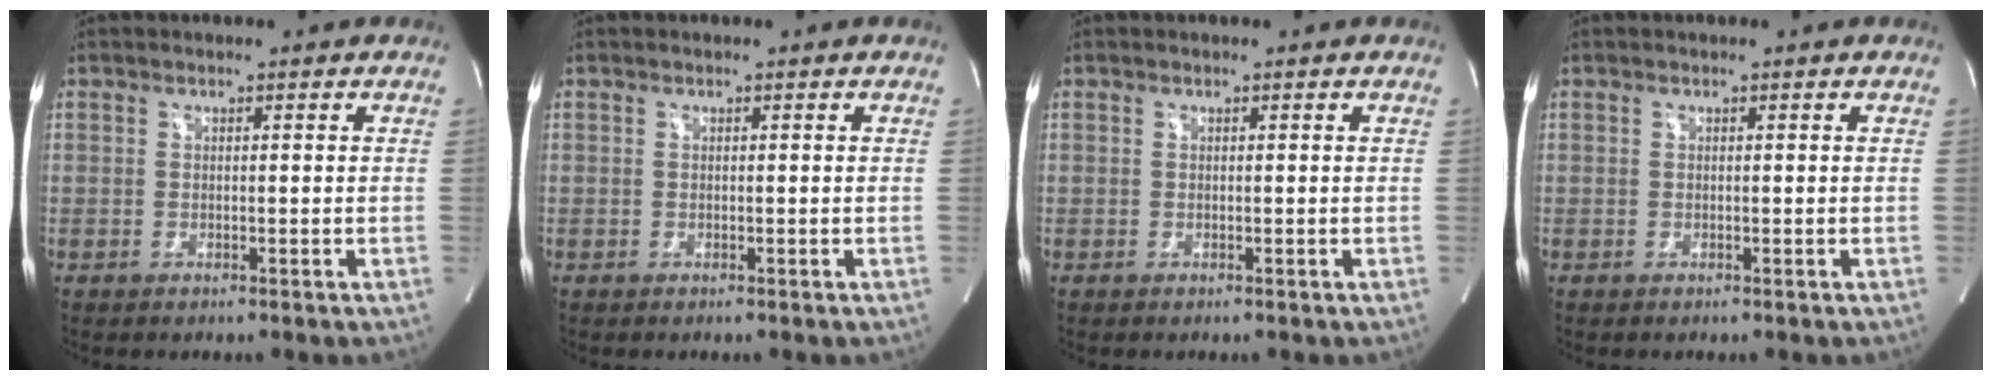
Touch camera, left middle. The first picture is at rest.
{"total": 0.0}
{"total": 0.0}
{"total": 0.0}